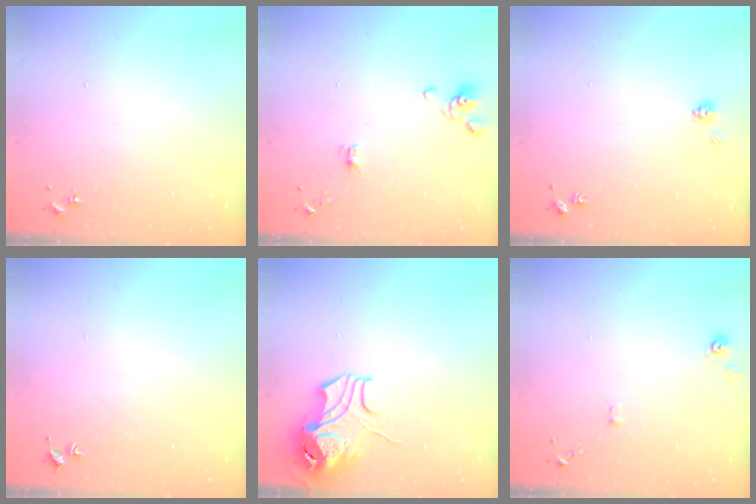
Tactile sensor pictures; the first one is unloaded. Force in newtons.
{"total": 5.4, "press": 4.7, "slide": 2.7}
{"total": 4.1, "press": 4.0, "slide": 1.1}
{"total": 2.0, "press": 2.0, "slide": 0.2}
{"total": 10.3, "press": 10.2, "slide": 1.5}
{"total": 4.8, "press": 4.8, "slide": 0.3}